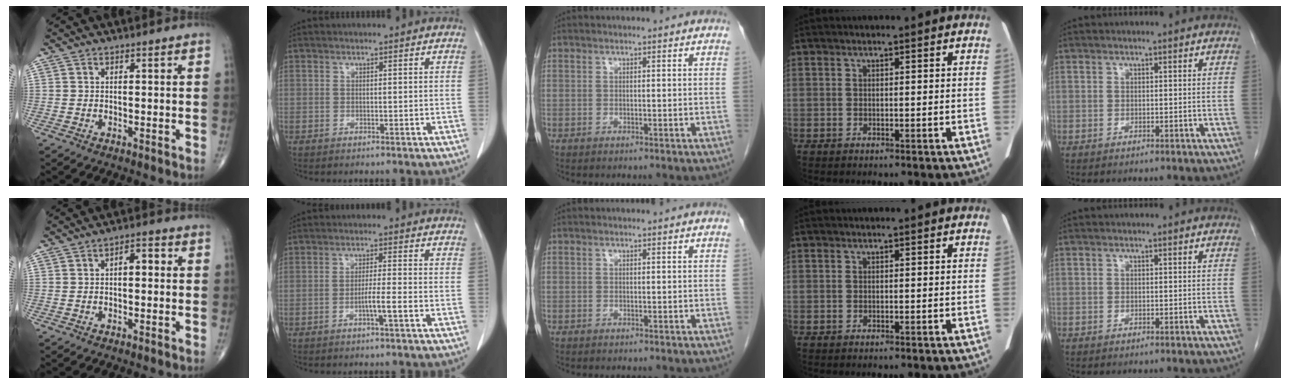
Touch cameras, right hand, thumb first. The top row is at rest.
{"thumb": {"total": 3.3, "force": [0.2, 1.7, 2.9], "torque": [-0.030, 0.012, -0.003]}, "index": {"total": 3.4, "force": [-1.4, -0.5, 3.0], "torque": [-0.049, -0.001, -0.026]}}